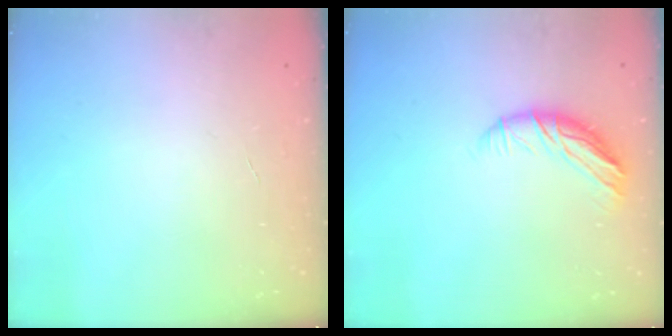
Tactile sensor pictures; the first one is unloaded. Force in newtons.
{"total": 9.6, "press": 9.5, "slide": 1.1}